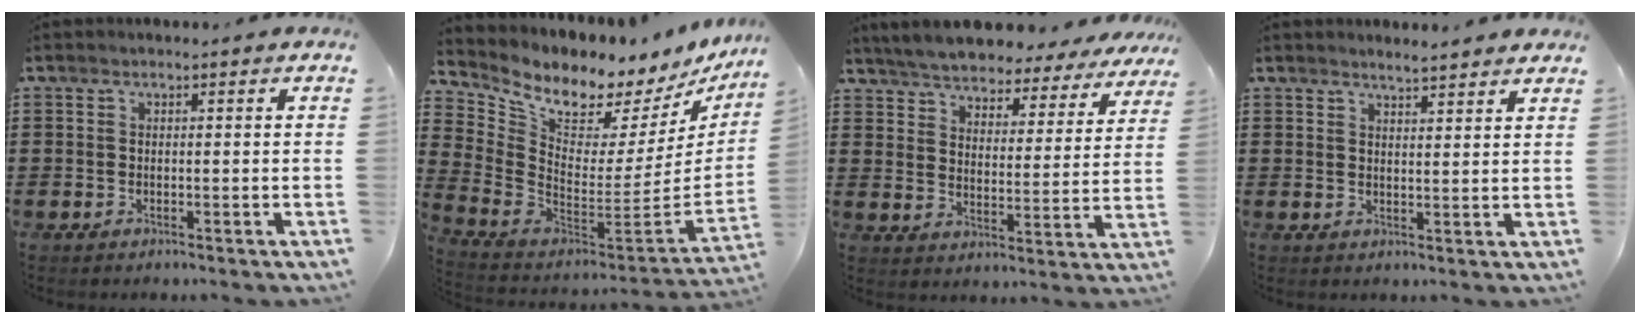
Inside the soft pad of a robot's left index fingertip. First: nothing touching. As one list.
[{"total": 5.9, "force": [5.3, 1.8, 1.9], "torque": [-0.071, -0.063, 0.086]}, {"total": 5.3, "force": [5.2, 0.2, 0.5], "torque": [-0.039, -0.040, 0.089]}, {"total": 2.4, "force": [2.4, -0.3, 0.3], "torque": [-0.012, -0.005, 0.046]}]